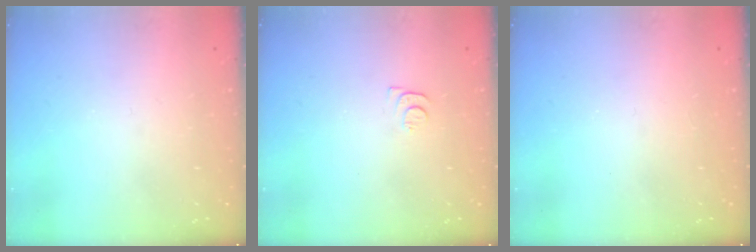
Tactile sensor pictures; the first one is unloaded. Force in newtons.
{"total": 4.8, "press": 4.8, "slide": 0.5}
{"total": 2.6, "press": 2.6, "slide": 0.4}